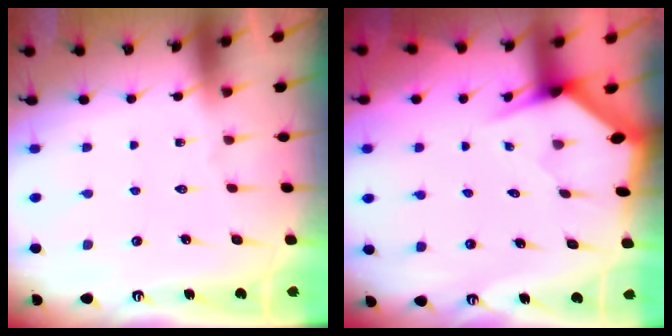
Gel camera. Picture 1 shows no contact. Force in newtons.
{"total": 2.8, "press": 2.8, "slide": 0.3}